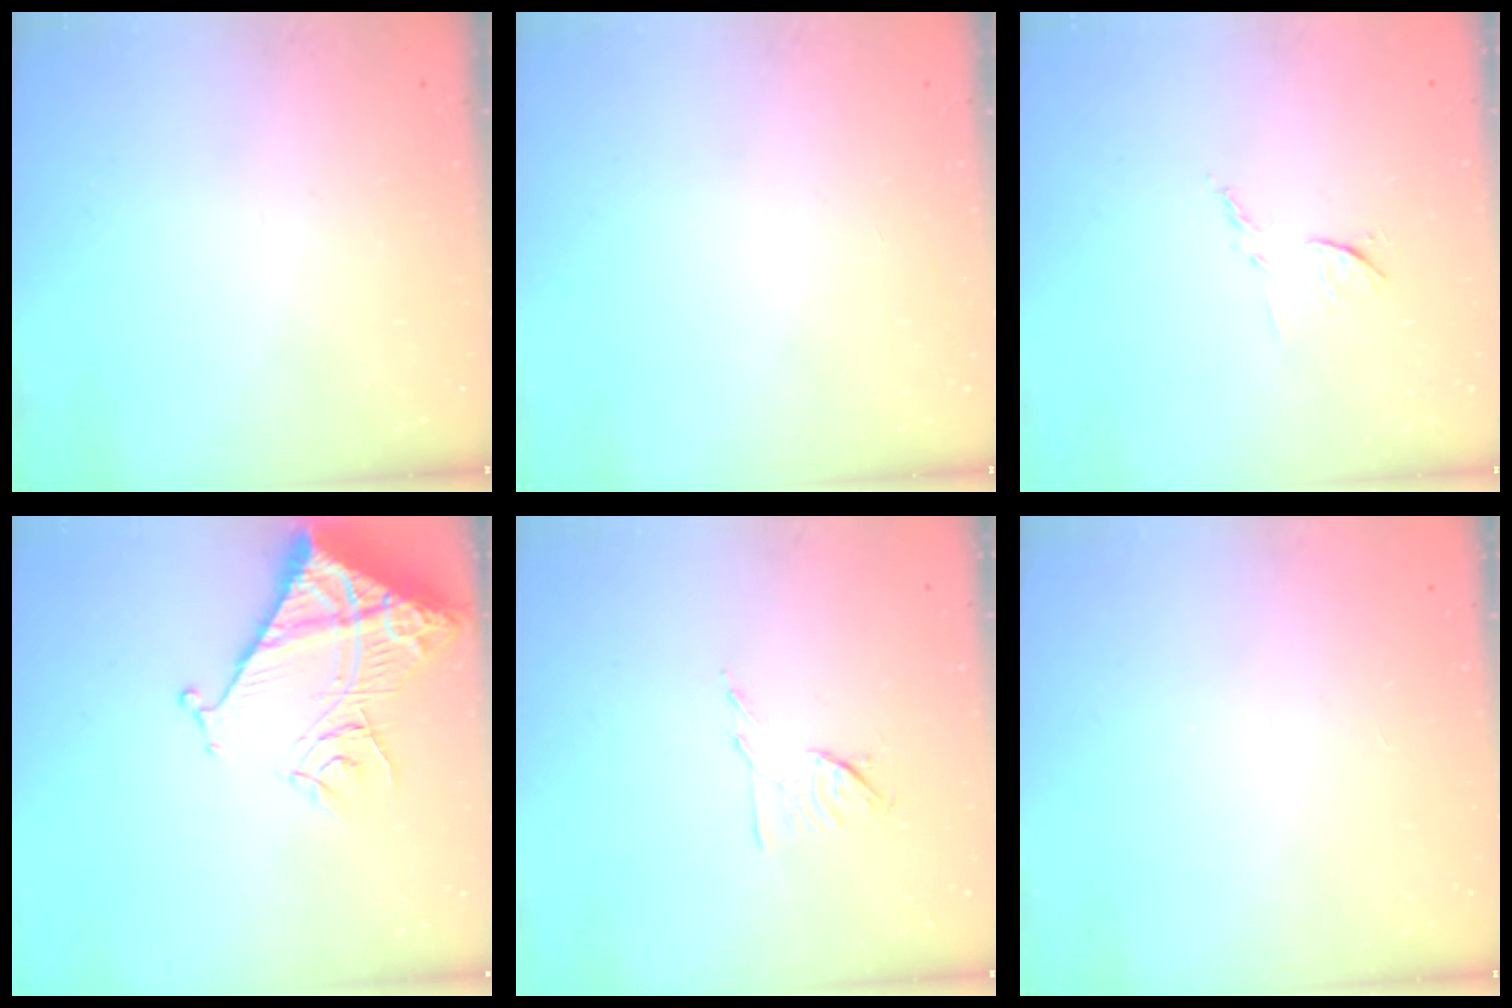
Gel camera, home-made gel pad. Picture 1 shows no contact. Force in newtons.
{"total": 0.0}
{"total": 6.9, "press": 6.9, "slide": 0.4}
{"total": 14.6, "press": 14.5, "slide": 1.6}
{"total": 6.4, "press": 6.3, "slide": 1.2}
{"total": 1.6, "press": 1.5, "slide": 0.1}